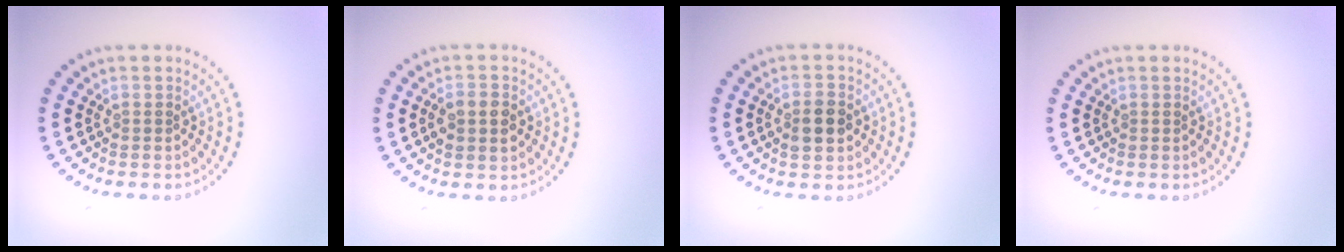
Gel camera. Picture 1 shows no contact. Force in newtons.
{"total": 2.4, "press": 2.4, "slide": 0.1}
{"total": 2.9, "press": 2.9, "slide": 0.2}
{"total": 0.0}